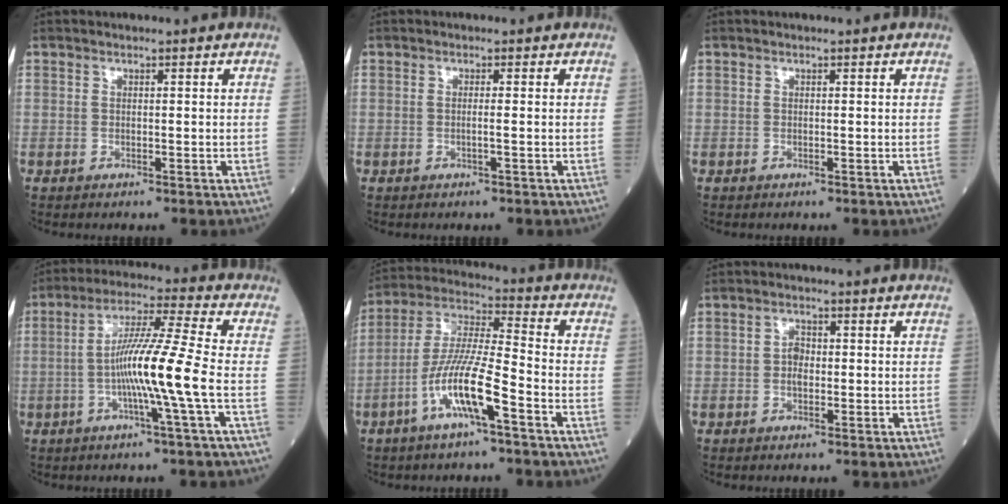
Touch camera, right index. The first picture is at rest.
{"total": 1.1, "force": [-0.2, -0.3, 1.0], "torque": [-0.020, 0.000, -0.007]}
{"total": 0.0}
{"total": 11.0, "force": [-2.4, -1.7, 10.7], "torque": [-0.199, 0.001, -0.049]}
{"total": 12.0, "force": [-5.2, 1.0, 10.8], "torque": [-0.219, -0.001, -0.103]}
{"total": 2.0, "force": [-0.2, 1.2, 1.6], "torque": [-0.027, 0.003, -0.005]}